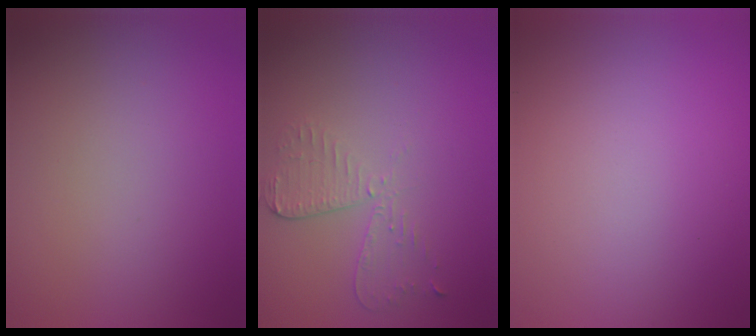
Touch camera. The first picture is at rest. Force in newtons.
{"total": 2.7, "press": 2.4, "slide": 1.2}
{"total": 0.0}